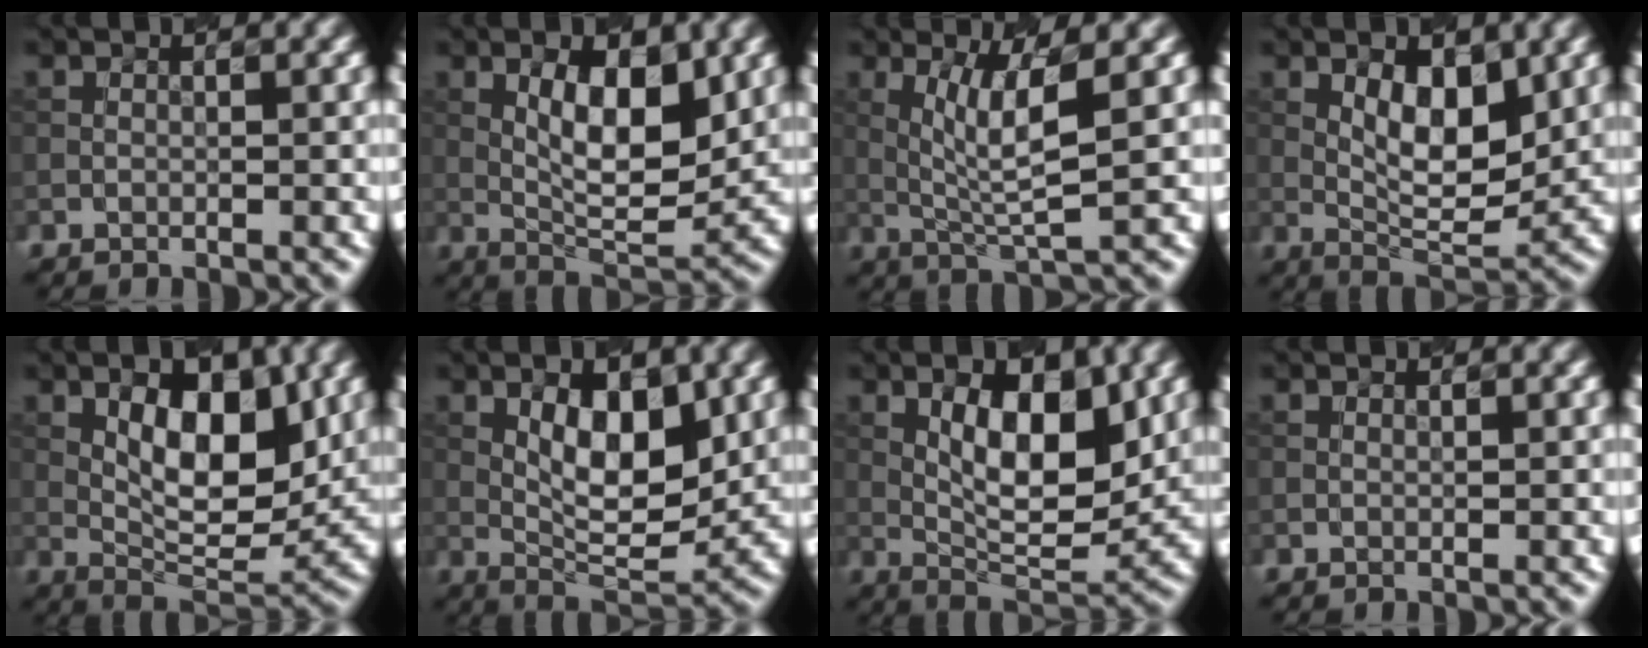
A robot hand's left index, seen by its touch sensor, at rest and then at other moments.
{"total": 6.9, "force": [1.6, 2.5, 6.2], "torque": [-0.095, -0.005, 0.028]}
{"total": 5.0, "force": [1.1, 0.7, 4.8], "torque": [-0.101, -0.005, 0.029]}
{"total": 5.6, "force": [1.4, 2.3, 5.0], "torque": [-0.075, -0.004, 0.026]}
{"total": 8.3, "force": [2.1, 3.7, 7.1], "torque": [-0.104, -0.003, 0.033]}
{"total": 6.8, "force": [1.5, 2.8, 6.1], "torque": [-0.089, -0.004, 0.024]}
{"total": 7.8, "force": [1.9, 3.1, 6.9], "torque": [-0.104, -0.004, 0.031]}
{"total": 0.0}